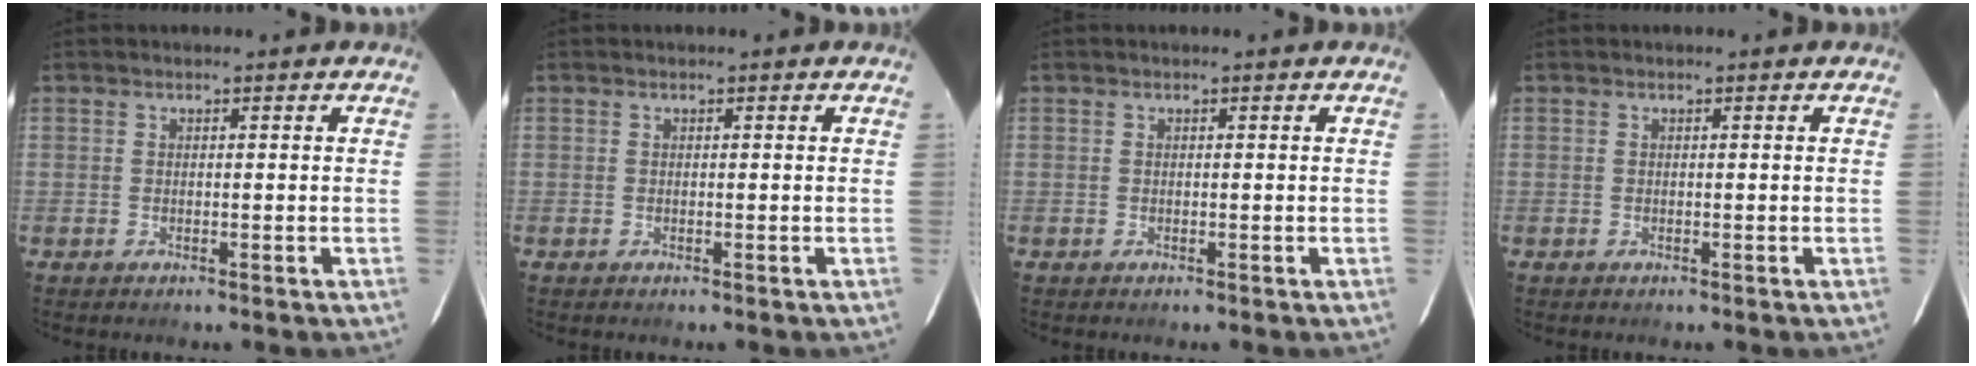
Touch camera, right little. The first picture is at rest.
{"total": 0.0}
{"total": 0.0}
{"total": 0.0}